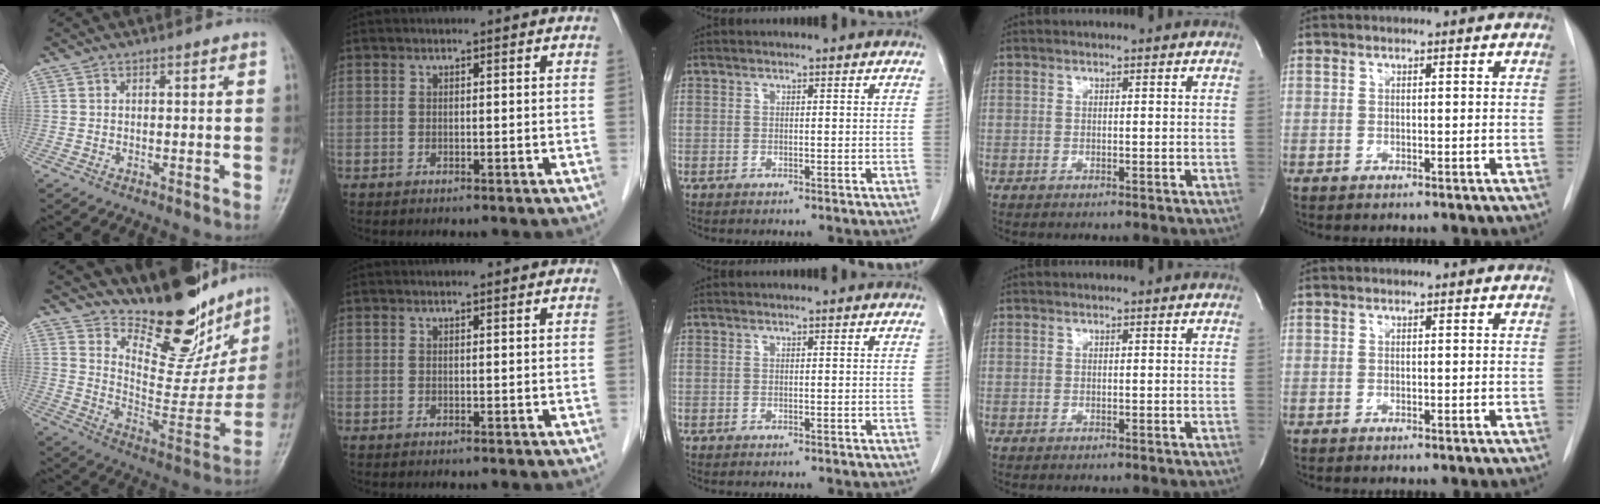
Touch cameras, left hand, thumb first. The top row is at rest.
{"thumb": {"total": 20.1, "force": [16.4, 7.5, 8.8], "torque": [-0.065, -0.121, 0.248]}, "index": {"total": 0.8, "force": [0.7, -0.1, 0.2], "torque": [-0.011, 0.001, 0.013]}}